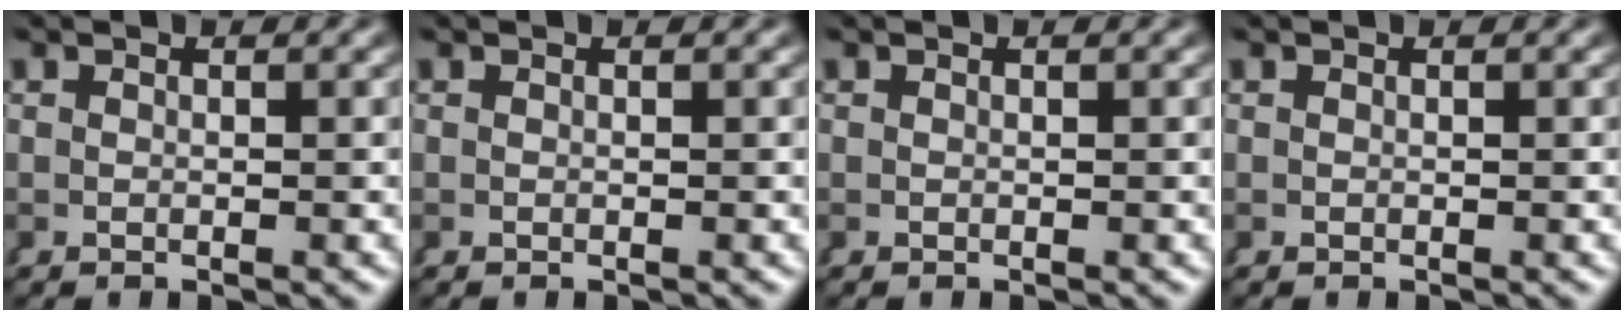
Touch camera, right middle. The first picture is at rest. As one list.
[{"total": 0.0}, {"total": 0.0}, {"total": 0.0}]